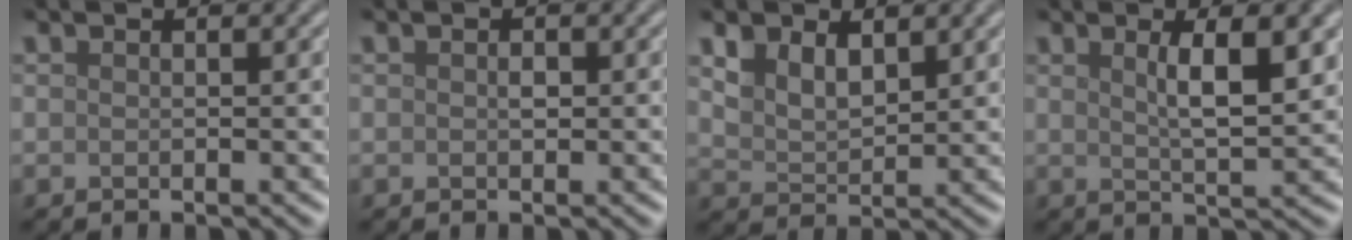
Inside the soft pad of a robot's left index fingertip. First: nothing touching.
{"total": 0.7, "force": [0.1, 0.4, 0.5], "torque": [-0.009, 0.000, 0.000]}
{"total": 3.3, "force": [2.0, 1.8, 1.9], "torque": [-0.045, -0.005, 0.040]}
{"total": 4.7, "force": [1.6, 1.2, 4.2], "torque": [-0.062, 0.000, 0.026]}